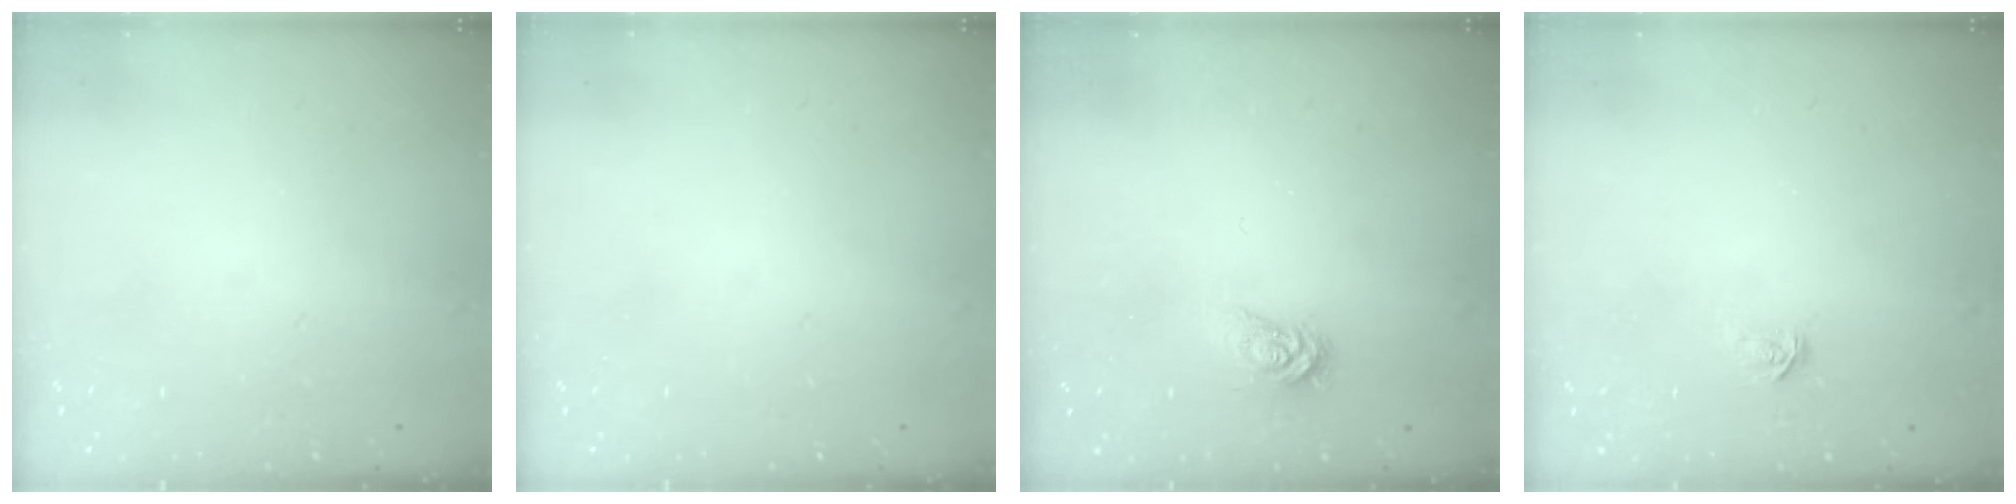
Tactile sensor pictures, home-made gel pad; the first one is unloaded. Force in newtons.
{"total": 0.0}
{"total": 4.5, "press": 4.5, "slide": 0.5}
{"total": 2.1, "press": 2.1, "slide": 0.2}